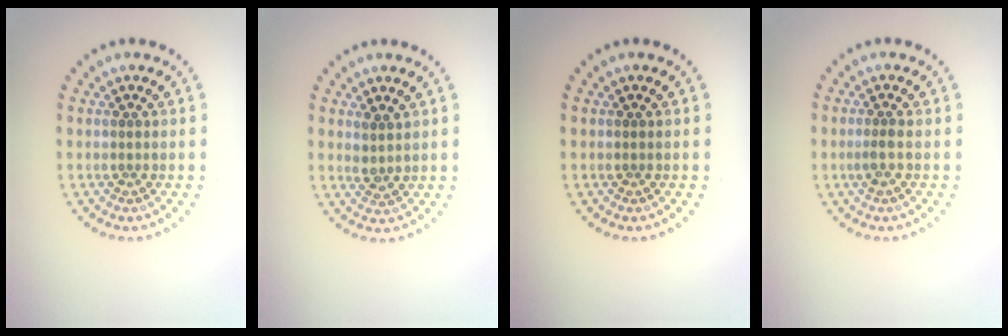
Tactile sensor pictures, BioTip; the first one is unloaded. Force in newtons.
{"total": 1.4, "press": 1.1, "slide": 0.8}
{"total": 0.0}
{"total": 1.1, "press": 0.8, "slide": 0.7}